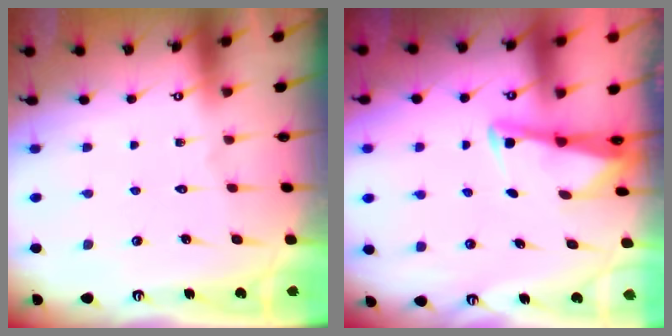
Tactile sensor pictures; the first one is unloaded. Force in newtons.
{"total": 2.7, "press": 2.7, "slide": 0.2}